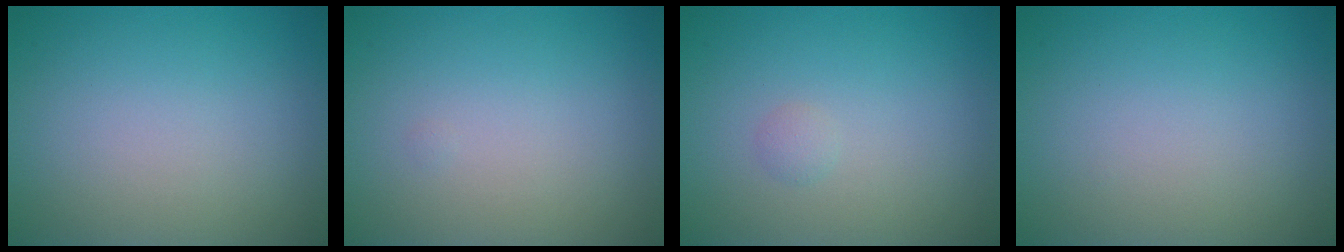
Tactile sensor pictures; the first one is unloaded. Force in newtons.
{"total": 0.0}
{"total": 0.6, "press": 0.6, "slide": 0.0}
{"total": 0.0}